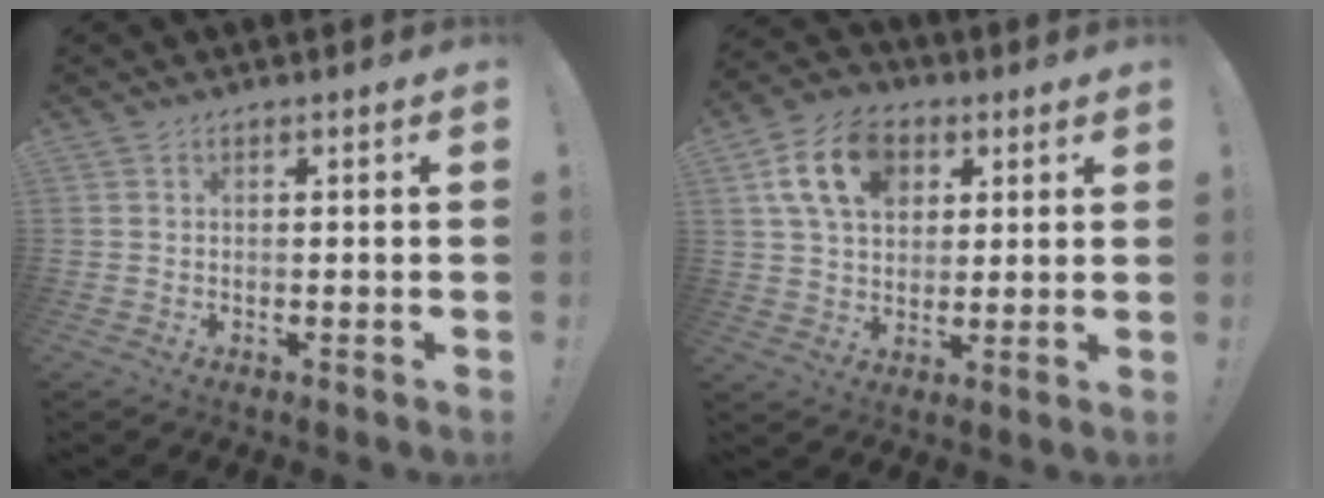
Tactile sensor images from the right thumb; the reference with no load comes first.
{"total": 15.2, "force": [5.7, 10.8, 9.0], "torque": [-0.148, -0.009, 0.111]}